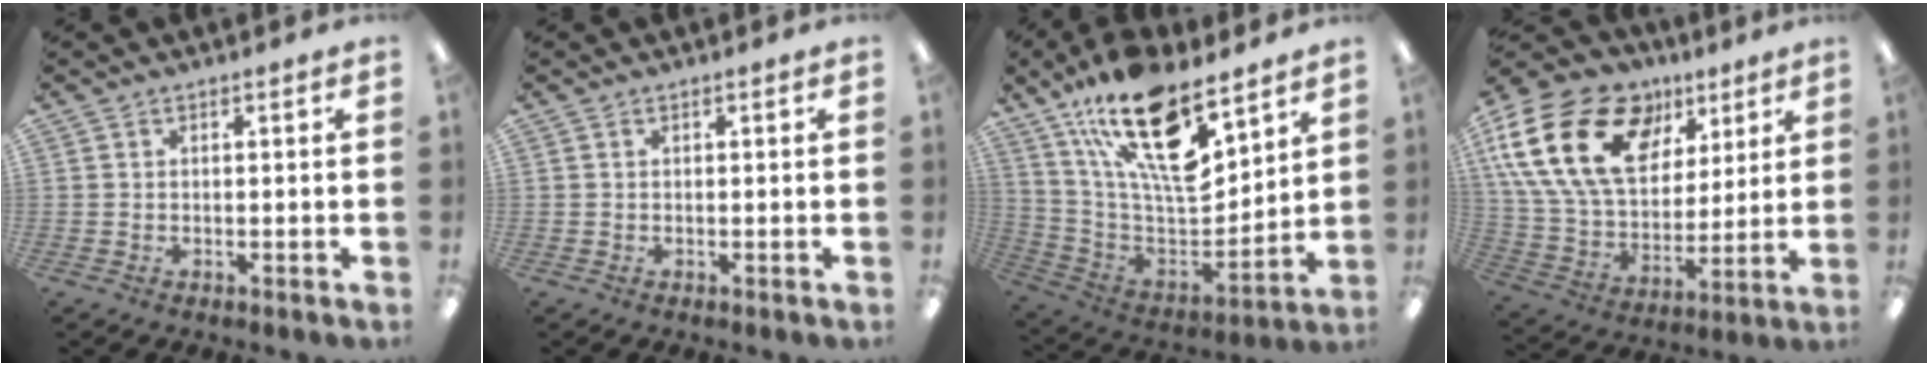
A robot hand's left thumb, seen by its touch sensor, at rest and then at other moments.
{"total": 0.0}
{"total": 22.3, "force": [14.1, 8.6, 15.1], "torque": [-0.262, -0.090, 0.244]}
{"total": 24.6, "force": [10.4, 16.3, 15.2], "torque": [-0.301, -0.037, 0.182]}